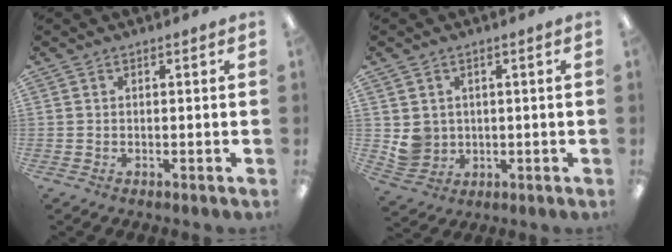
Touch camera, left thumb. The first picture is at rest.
{"total": 5.1, "force": [1.5, 4.8, 0.9], "torque": [-0.015, 0.001, 0.034]}